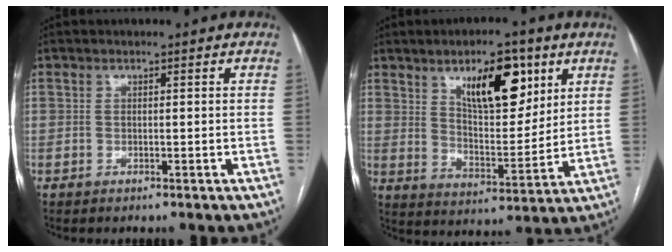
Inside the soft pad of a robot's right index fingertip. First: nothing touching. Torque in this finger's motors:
{"motor_torque": [1.09, 1.04, 0.26, 0.10]}